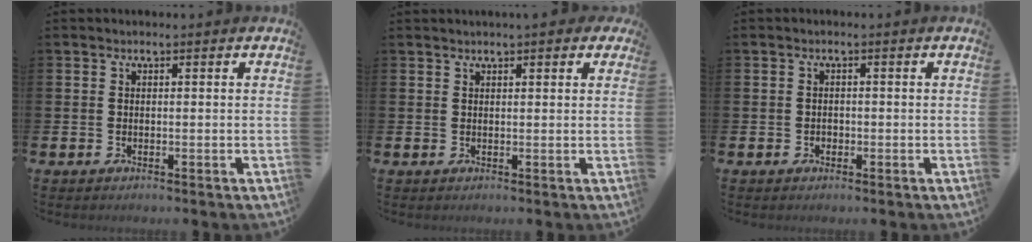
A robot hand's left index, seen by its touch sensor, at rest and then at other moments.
{"total": 0.9, "force": [0.9, 0.1, 0.2], "torque": [0.003, -0.001, 0.014]}
{"total": 0.9, "force": [-0.3, 0.8, 0.2], "torque": [-0.005, 0.006, -0.009]}